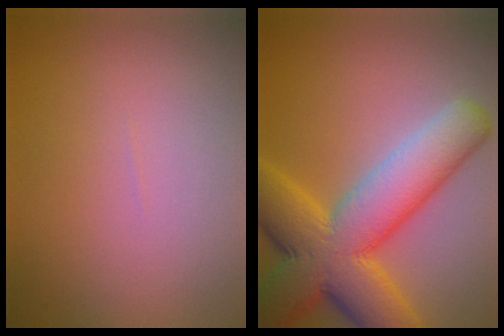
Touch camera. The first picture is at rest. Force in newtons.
{"total": 11.8, "press": 11.8, "slide": 0.5}